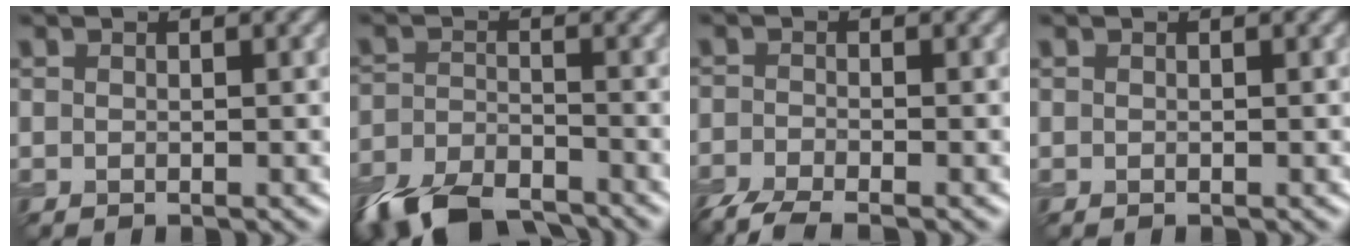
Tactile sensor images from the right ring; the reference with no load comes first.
{"total": 8.7, "force": [-7.0, 3.3, 4.0], "torque": [-0.088, -0.024, -0.131]}
{"total": 4.3, "force": [-3.5, 1.0, 2.2], "torque": [-0.044, -0.015, -0.079]}
{"total": 0.0}